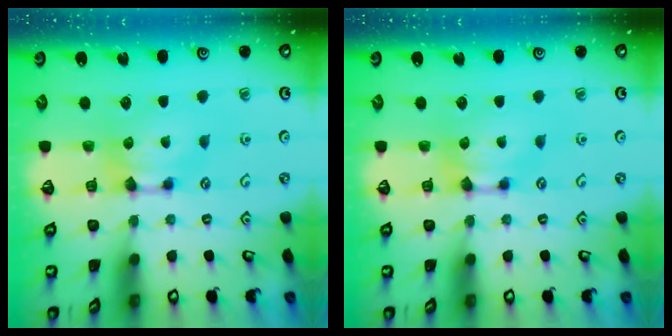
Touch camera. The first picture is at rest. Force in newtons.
{"total": 0.0}